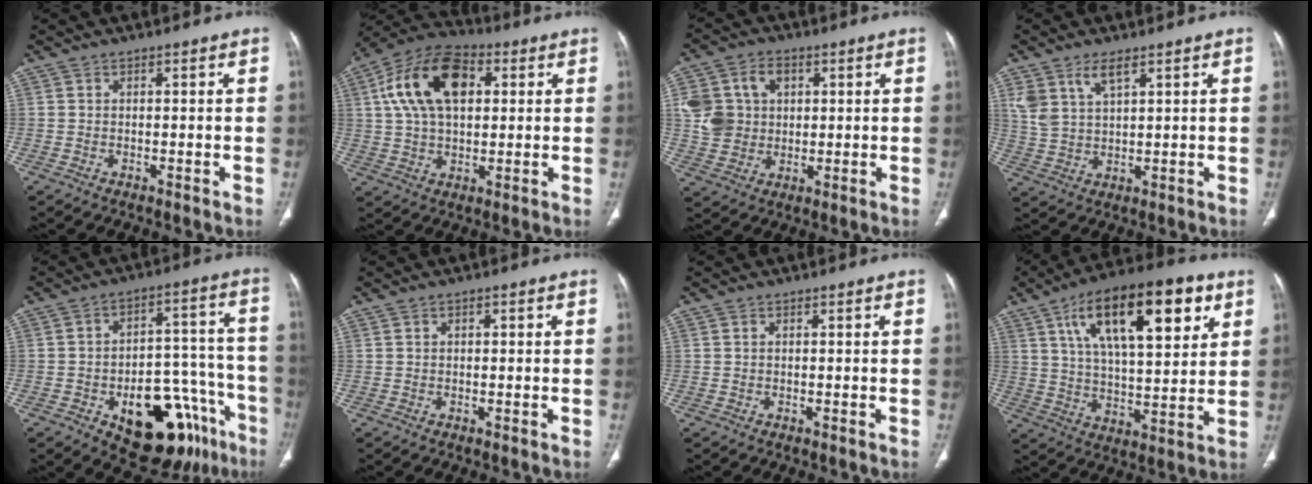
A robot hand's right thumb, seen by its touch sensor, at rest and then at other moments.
{"total": 16.5, "force": [4.3, 9.8, 12.5], "torque": [-0.221, 0.017, 0.069]}
{"total": 11.0, "force": [2.3, 9.1, 5.7], "torque": [-0.086, 0.005, 0.046]}
{"total": 6.1, "force": [3.6, 2.5, 4.2], "torque": [-0.085, -0.015, 0.081]}
{"total": 21.6, "force": [-11.1, 11.2, 14.7], "torque": [-0.124, 0.082, -0.143]}
{"total": 0.6, "force": [0.2, 0.4, 0.5], "torque": [-0.003, 0.002, 0.001]}
{"total": 0.0}
{"total": 22.9, "force": [10.1, 9.2, 18.4], "torque": [-0.268, -0.015, 0.163]}